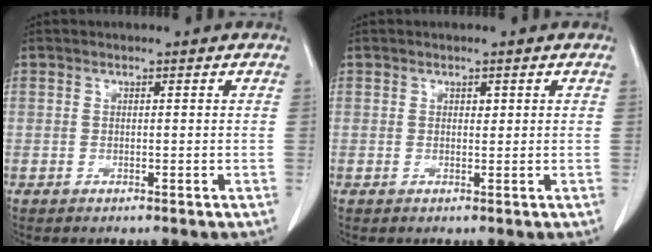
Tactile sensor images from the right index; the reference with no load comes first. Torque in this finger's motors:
{"motor_torque": [0.00, 0.00, 0.00, 0.00]}